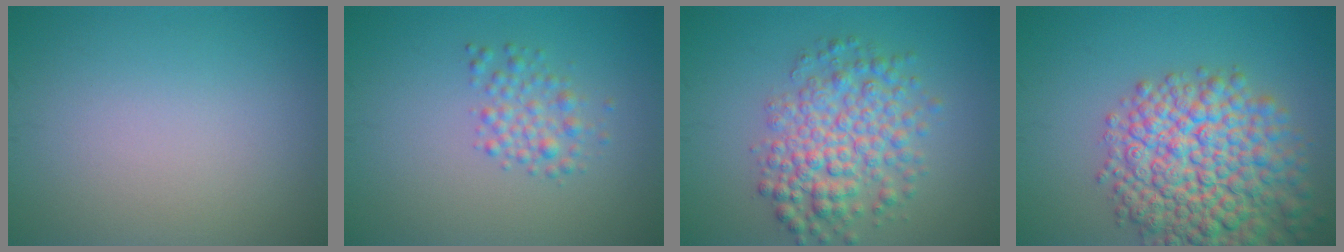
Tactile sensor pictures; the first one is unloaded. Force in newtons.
{"total": 2.2, "press": 2.2, "slide": 0.1}
{"total": 5.9, "press": 5.9, "slide": 0.1}
{"total": 11.0, "press": 11.0, "slide": 0.5}